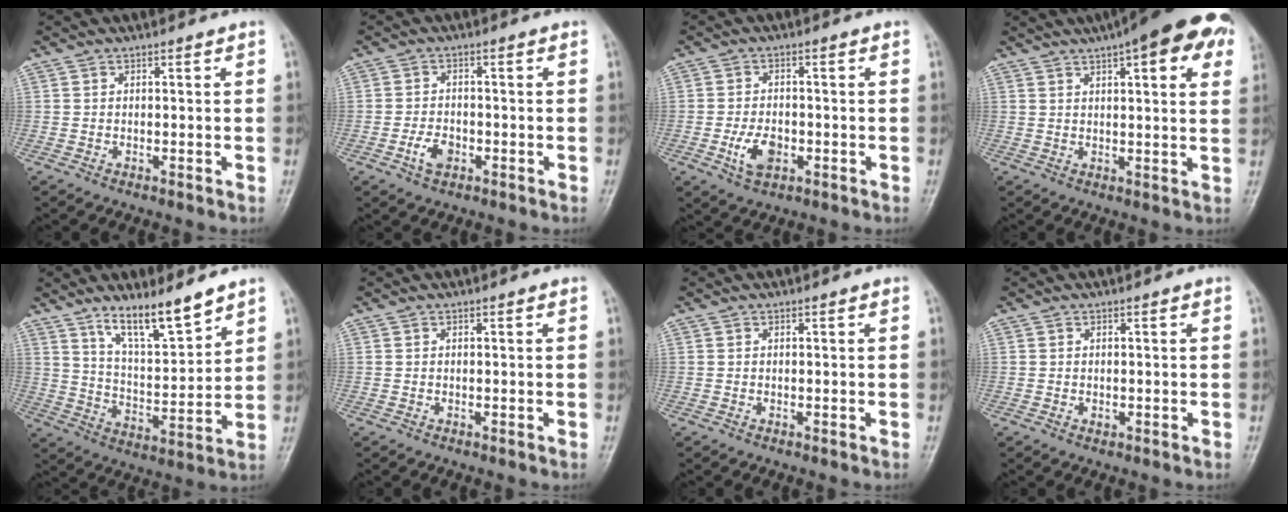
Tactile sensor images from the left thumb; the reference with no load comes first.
{"total": 3.9, "force": [-1.7, 2.6, 2.5], "torque": [-0.041, 0.010, -0.032]}
{"total": 5.6, "force": [-1.8, 3.5, 4.0], "torque": [-0.070, 0.005, -0.030]}
{"total": 17.4, "force": [9.1, 5.2, 13.8], "torque": [-0.170, 0.011, 0.113]}
{"total": 11.5, "force": [8.7, 2.4, 7.1], "torque": [-0.110, -0.064, 0.163]}
{"total": 0.0}
{"total": 0.0}
{"total": 0.7, "force": [0.0, 0.5, 0.5], "torque": [-0.004, 0.000, 0.000]}